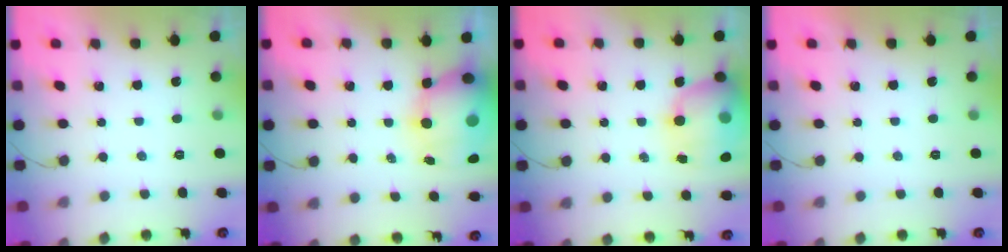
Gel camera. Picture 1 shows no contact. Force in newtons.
{"total": 13.2, "press": 12.8, "slide": 3.2}
{"total": 15.9, "press": 15.5, "slide": 3.7}
{"total": 0.0}